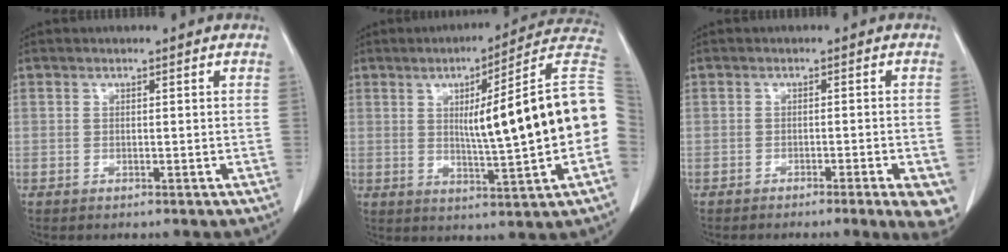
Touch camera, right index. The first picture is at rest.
{"total": 18.6, "force": [0.4, -0.1, 18.6], "torque": [-0.228, 0.022, 0.000]}
{"total": 7.6, "force": [-5.1, 0.9, 5.5], "torque": [-0.046, -0.005, -0.071]}